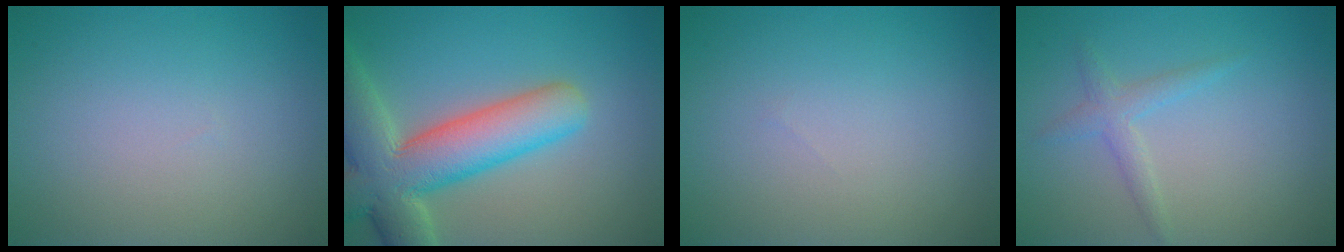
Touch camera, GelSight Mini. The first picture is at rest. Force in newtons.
{"total": 9.8, "press": 9.7, "slide": 0.9}
{"total": 0.0}
{"total": 1.7, "press": 1.7, "slide": 0.0}